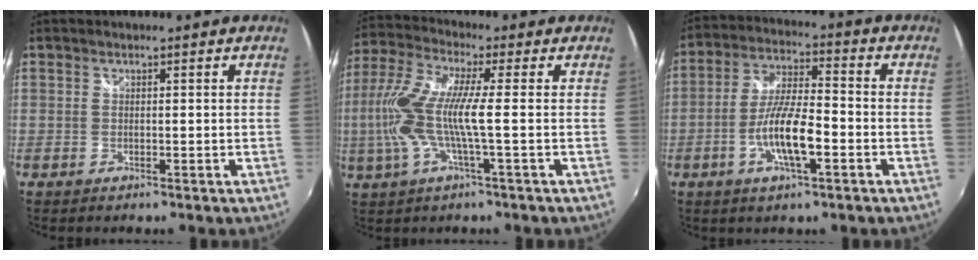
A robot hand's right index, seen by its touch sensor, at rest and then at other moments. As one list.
[{"total": 11.9, "force": [-1.3, 0.7, 11.8], "torque": [-0.230, -0.003, -0.026]}, {"total": 10.5, "force": [-3.7, 2.4, 9.5], "torque": [-0.189, -0.001, -0.069]}]